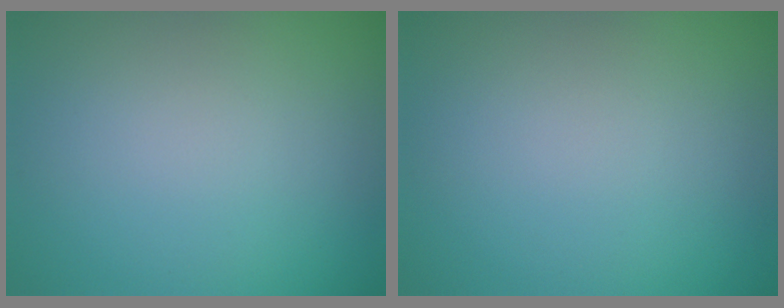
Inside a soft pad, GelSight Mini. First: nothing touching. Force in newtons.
{"total": 0.0}